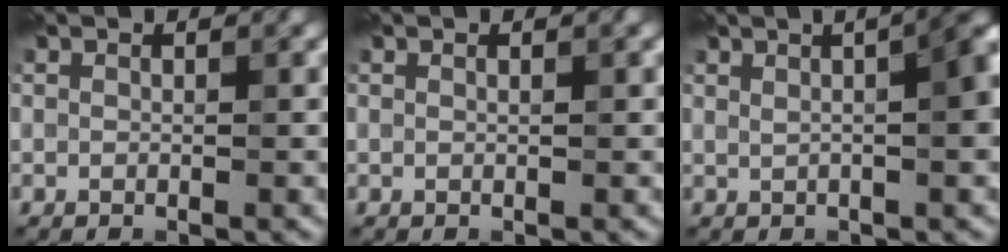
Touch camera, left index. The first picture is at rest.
{"total": 0.0}
{"total": 7.3, "force": [1.3, 3.1, 6.5], "torque": [-0.037, 0.031, 0.008]}